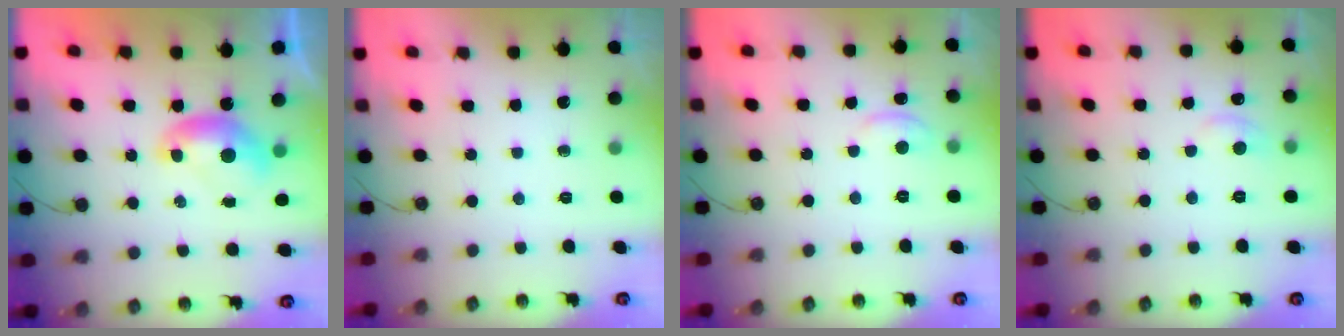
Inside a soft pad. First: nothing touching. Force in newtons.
{"total": 0.0}
{"total": 2.1, "press": 2.1, "slide": 0.2}
{"total": 0.9, "press": 0.1, "slide": 0.9}